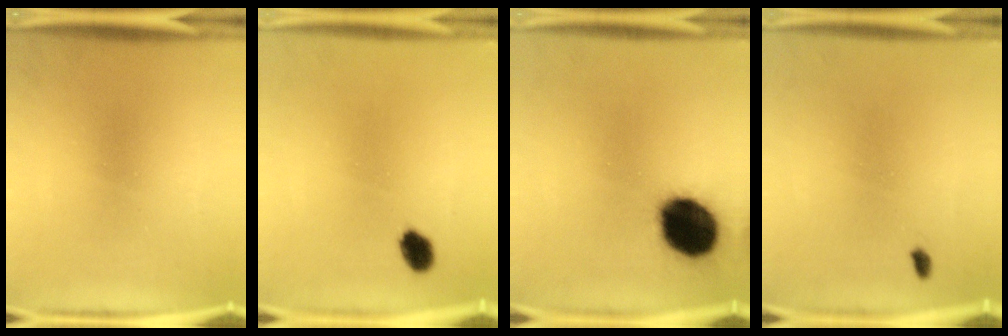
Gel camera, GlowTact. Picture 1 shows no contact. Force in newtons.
{"total": 3.8}
{"total": 19.4}
{"total": 1.1}